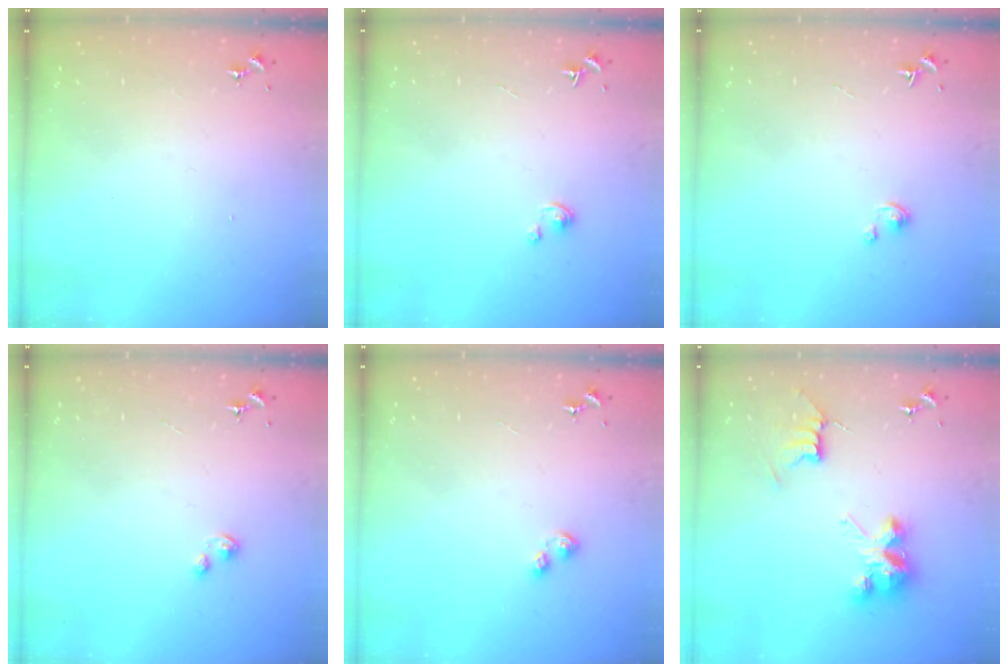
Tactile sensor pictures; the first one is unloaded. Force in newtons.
{"total": 2.4, "press": 2.4, "slide": 0.3}
{"total": 2.4, "press": 2.4, "slide": 0.3}
{"total": 2.1, "press": 2.0, "slide": 0.5}
{"total": 3.7, "press": 3.7, "slide": 0.4}
{"total": 8.5, "press": 8.5, "slide": 0.4}